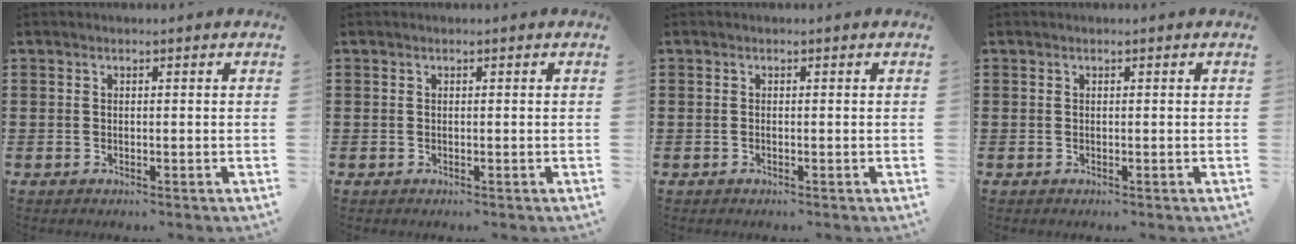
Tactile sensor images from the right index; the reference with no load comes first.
{"total": 0.0}
{"total": 0.0}
{"total": 0.0}